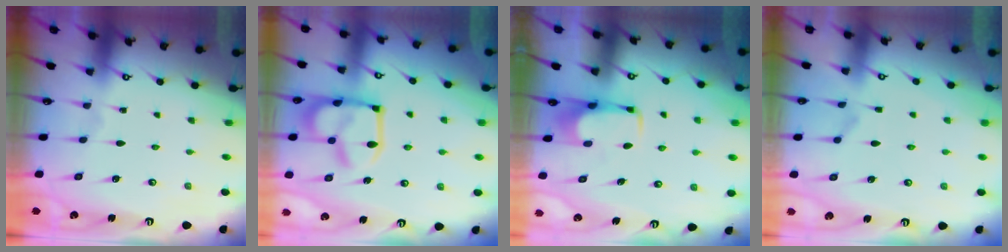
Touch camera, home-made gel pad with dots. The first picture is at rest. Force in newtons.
{"total": 13.9, "press": 13.9, "slide": 0.8}
{"total": 1.5, "press": 1.5, "slide": 0.4}
{"total": 1.7, "press": 1.2, "slide": 1.1}